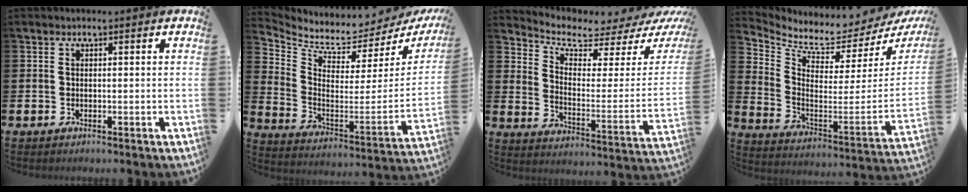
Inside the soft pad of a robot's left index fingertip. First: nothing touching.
{"total": 5.8, "force": [5.7, 1.0, 0.8], "torque": [-0.052, -0.075, 0.086]}
{"total": 4.9, "force": [4.5, 1.4, 1.4], "torque": [-0.044, -0.054, 0.065]}
{"total": 6.2, "force": [6.1, 0.9, 0.8], "torque": [-0.041, -0.077, 0.095]}